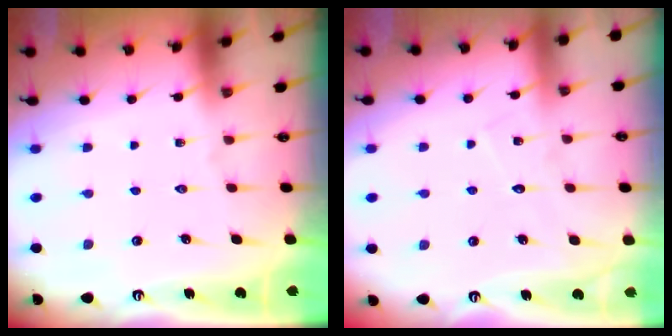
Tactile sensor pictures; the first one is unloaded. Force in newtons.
{"total": 5.6, "press": 5.6, "slide": 0.3}